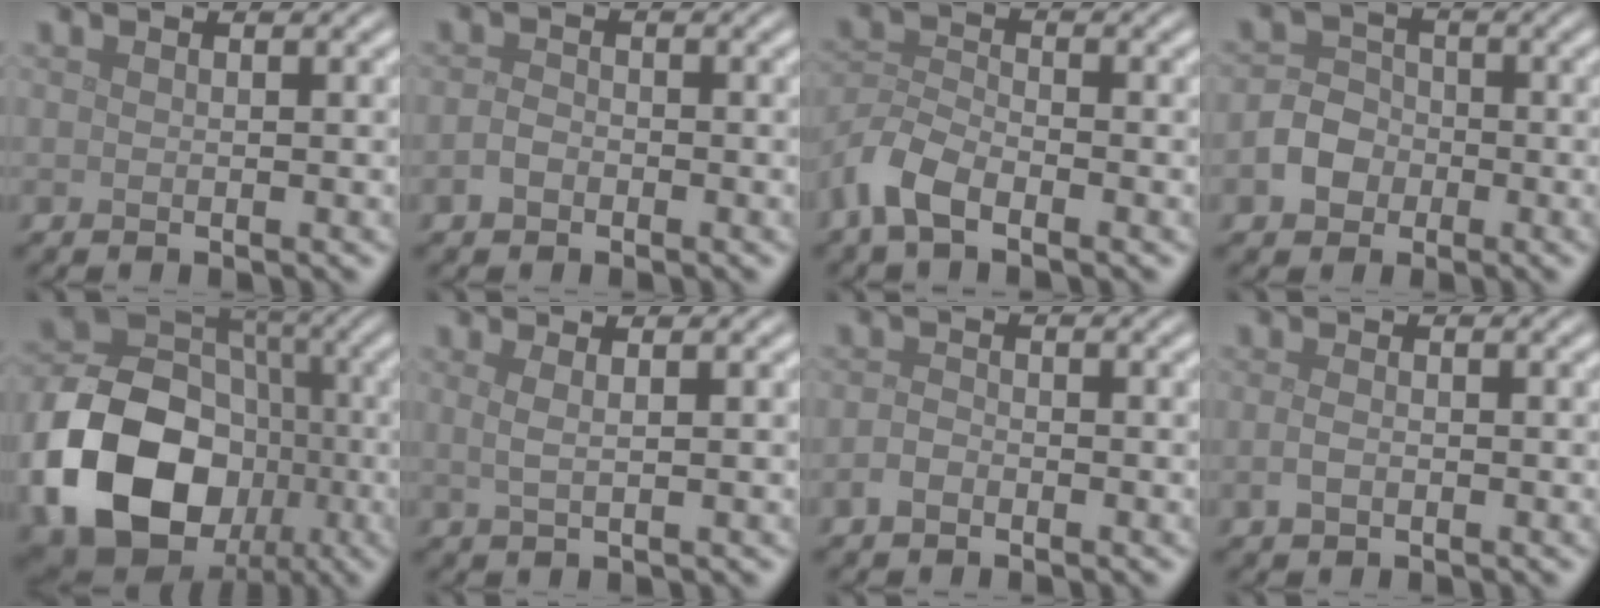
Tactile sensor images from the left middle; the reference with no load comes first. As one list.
[{"total": 1.3, "force": [-0.7, 1.0, 0.6], "torque": [-0.010, 0.003, -0.017]}, {"total": 4.2, "force": [-2.8, 1.9, 2.5], "torque": [-0.054, -0.004, -0.069]}, {"total": 3.3, "force": [-1.2, 2.8, 1.4], "torque": [-0.011, 0.003, -0.029]}, {"total": 14.9, "force": [-4.2, 11.5, 8.4], "torque": [-0.182, -0.023, -0.076]}, {"total": 1.9, "force": [0.7, 0.8, 1.5], "torque": [-0.023, -0.001, 0.001]}, {"total": 1.3, "force": [-0.8, 0.7, 0.6], "torque": [-0.013, 0.002, -0.020]}, {"total": 1.2, "force": [-0.3, 0.7, 0.9], "torque": [-0.022, -0.001, -0.008]}]